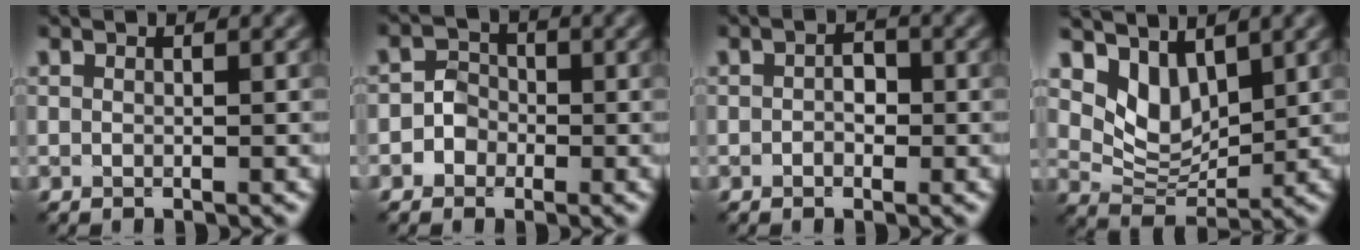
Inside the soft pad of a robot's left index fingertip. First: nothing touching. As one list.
[{"total": 1.9, "force": [-0.7, 1.7, 0.4], "torque": [0.006, 0.008, -0.019]}, {"total": 1.7, "force": [-0.2, 1.1, 1.3], "torque": [-0.020, 0.002, -0.006]}, {"total": 4.2, "force": [2.7, 2.4, 2.1], "torque": [-0.051, -0.017, 0.047]}]